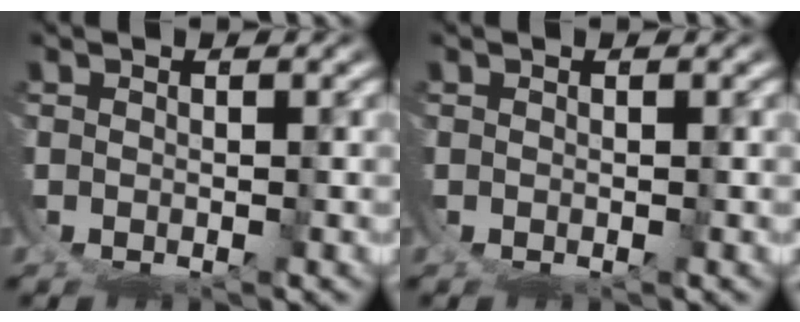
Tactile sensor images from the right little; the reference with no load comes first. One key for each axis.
{"total": 0.0}